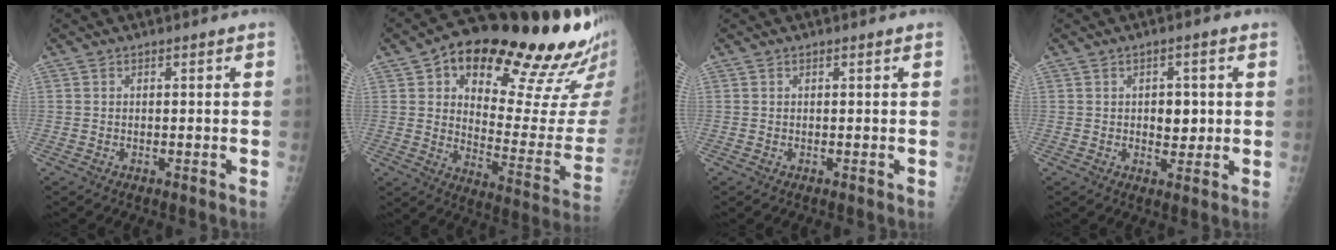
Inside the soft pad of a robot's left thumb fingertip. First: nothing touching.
{"total": 26.6, "force": [16.4, 9.0, 18.8], "torque": [-0.212, -0.059, 0.235]}
{"total": 0.0}
{"total": 4.8, "force": [0.6, 3.1, 3.6], "torque": [-0.025, -0.002, 0.010]}